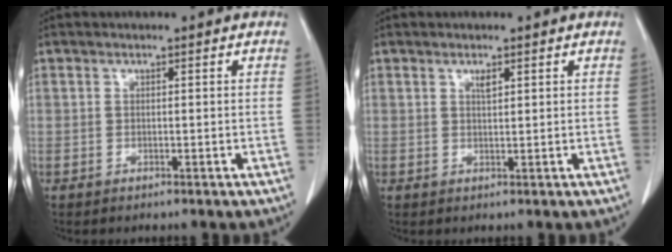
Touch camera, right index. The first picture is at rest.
{"total": 1.1, "force": [0.6, 0.3, 0.8], "torque": [-0.019, -0.002, 0.013]}